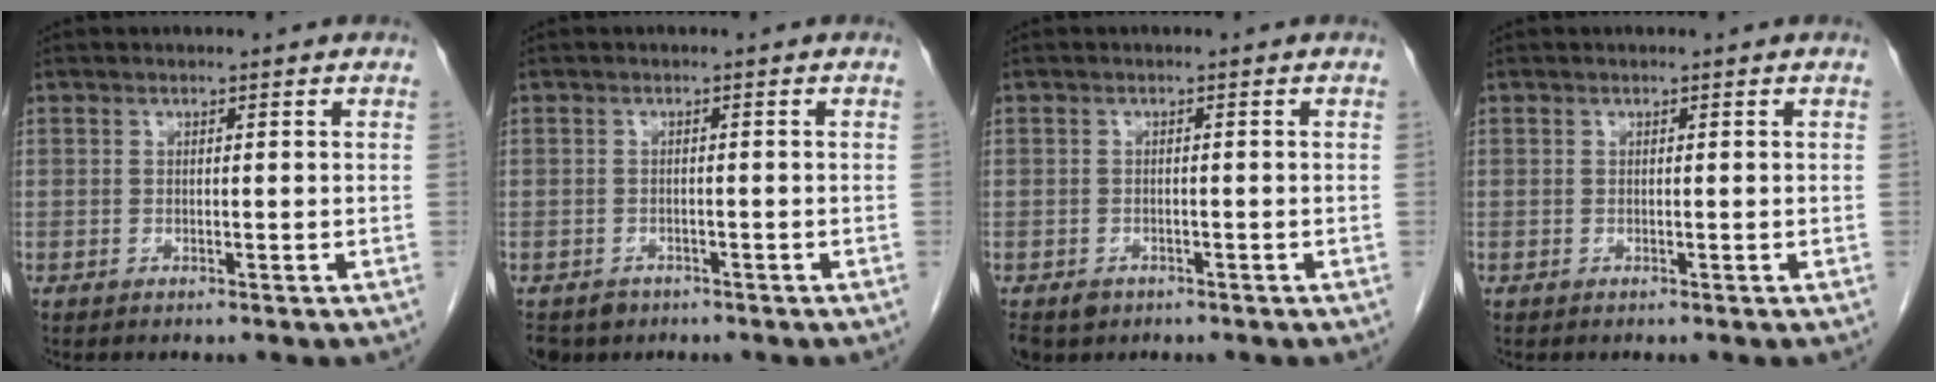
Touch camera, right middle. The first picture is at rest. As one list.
[{"total": 4.0, "force": [-2.8, 2.9, 0.7], "torque": [-0.011, 0.001, -0.042]}, {"total": 3.9, "force": [-2.4, 2.9, 1.0], "torque": [-0.020, 0.000, -0.036]}, {"total": 0.0}]